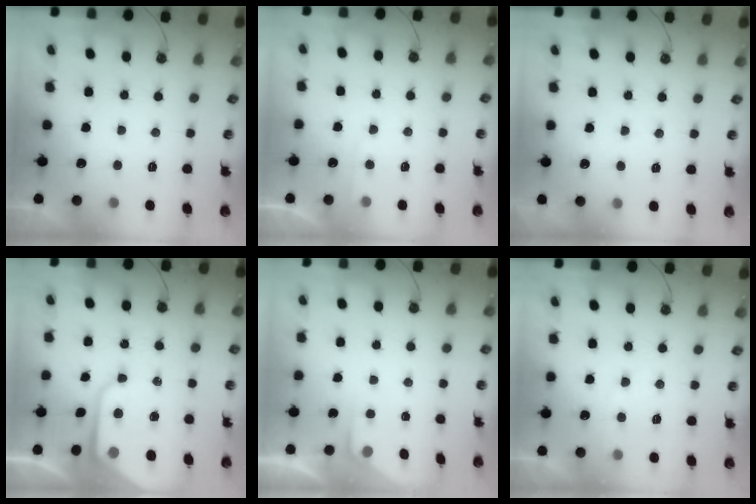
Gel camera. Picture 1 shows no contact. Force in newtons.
{"total": 3.8, "press": 3.8, "slide": 0.4}
{"total": 3.2, "press": 3.1, "slide": 0.5}
{"total": 11.3, "press": 11.2, "slide": 0.9}
{"total": 2.4, "press": 2.4, "slide": 0.4}
{"total": 5.2, "press": 5.1, "slide": 0.7}